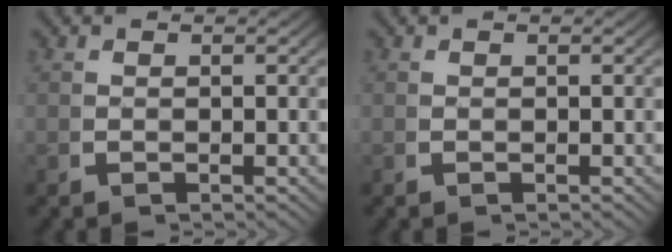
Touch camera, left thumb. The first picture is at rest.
{"total": 0.0}